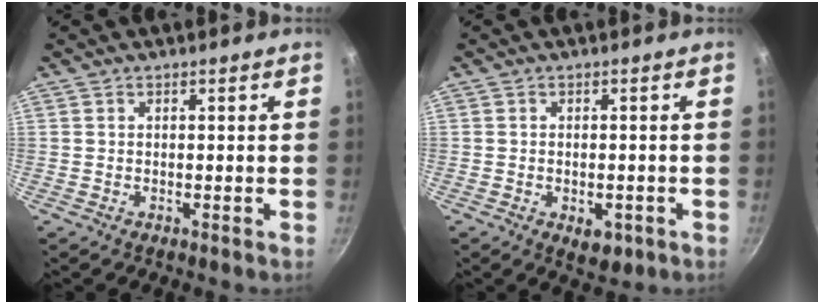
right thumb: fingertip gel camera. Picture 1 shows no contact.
{"total": 4.0, "force": [-1.5, 2.2, 2.9], "torque": [-0.032, 0.003, -0.014]}